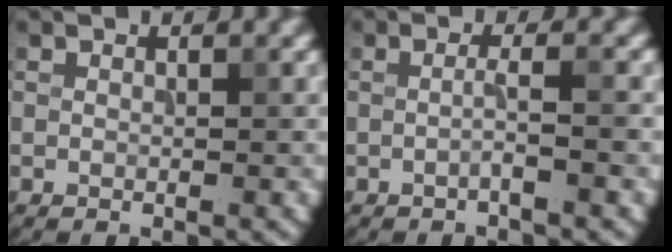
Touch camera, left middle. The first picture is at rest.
{"total": 1.7, "force": [-0.5, 0.2, 1.6], "torque": [-0.023, 0.004, -0.015]}